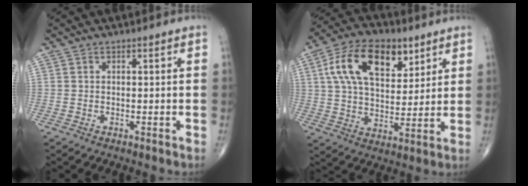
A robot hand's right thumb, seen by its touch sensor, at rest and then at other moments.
{"total": 17.2, "force": [7.2, 9.7, 12.2], "torque": [-0.184, -0.012, 0.126]}